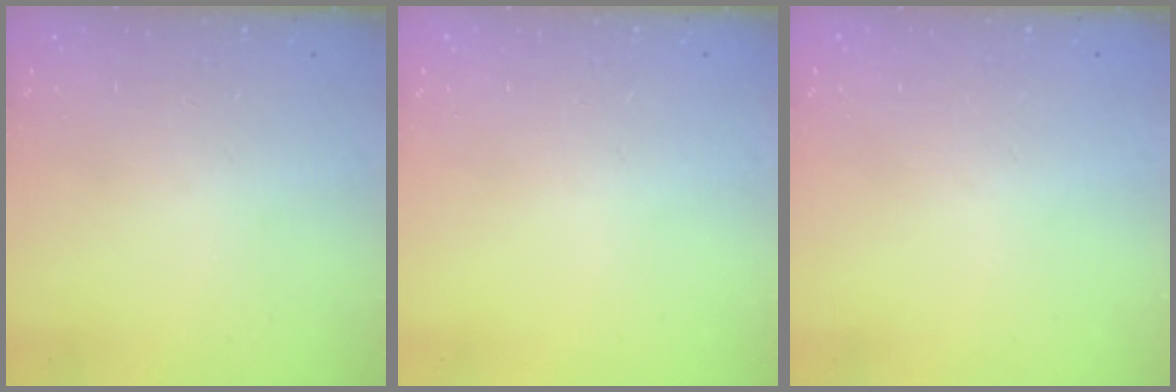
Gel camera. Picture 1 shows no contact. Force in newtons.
{"total": 0.0}
{"total": 0.0}